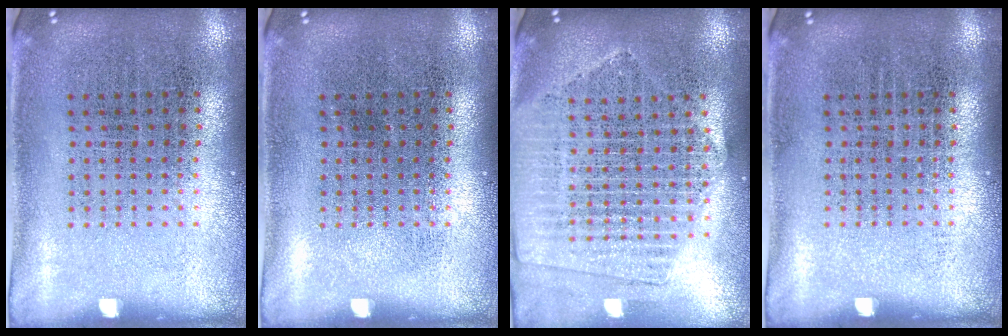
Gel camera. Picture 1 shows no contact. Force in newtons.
{"total": 0.0}
{"total": 2.1, "press": 1.9, "slide": 0.8}
{"total": 0.0}